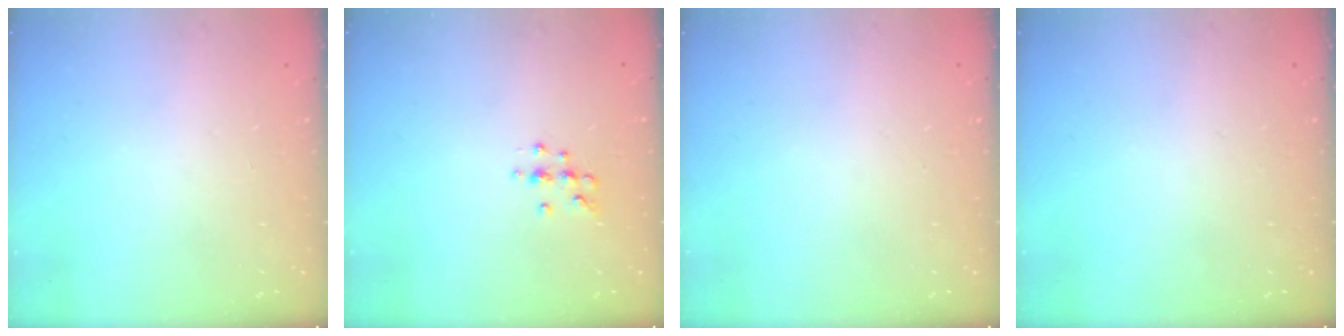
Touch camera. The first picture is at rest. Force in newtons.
{"total": 7.3, "press": 7.2, "slide": 1.2}
{"total": 0.0}
{"total": 0.0}